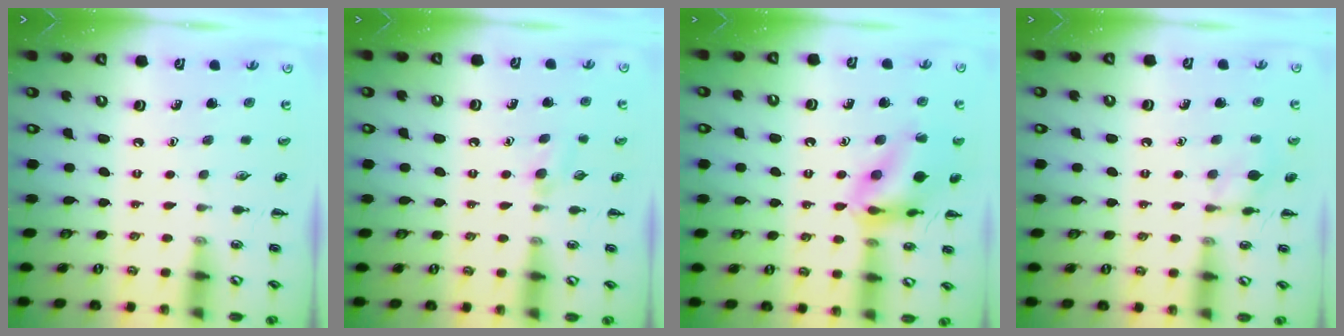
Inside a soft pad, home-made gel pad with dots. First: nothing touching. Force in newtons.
{"total": 4.4, "press": 4.1, "slide": 1.6}
{"total": 16.0, "press": 15.9, "slide": 2.0}
{"total": 7.3, "press": 7.2, "slide": 1.5}